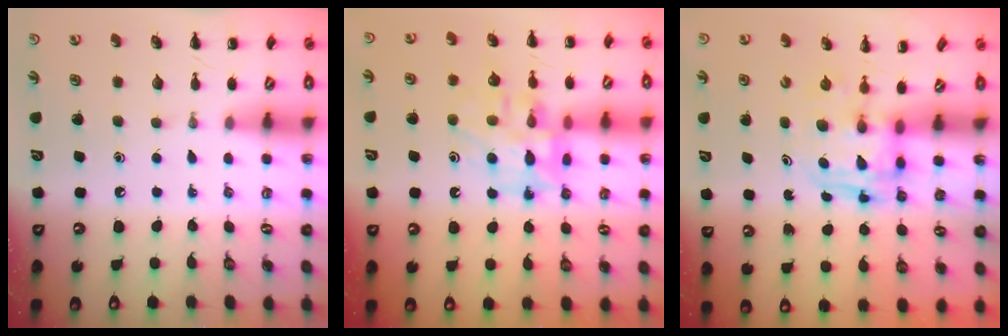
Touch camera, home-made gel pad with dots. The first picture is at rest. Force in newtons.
{"total": 13.4, "press": 13.3, "slide": 2.0}
{"total": 2.7, "press": 2.7, "slide": 0.2}